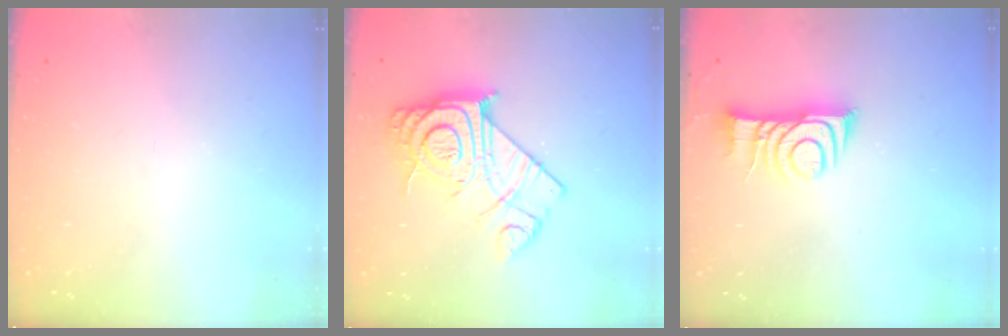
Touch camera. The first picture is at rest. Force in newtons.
{"total": 17.2, "press": 17.1, "slide": 1.3}
{"total": 10.6, "press": 10.6, "slide": 1.0}